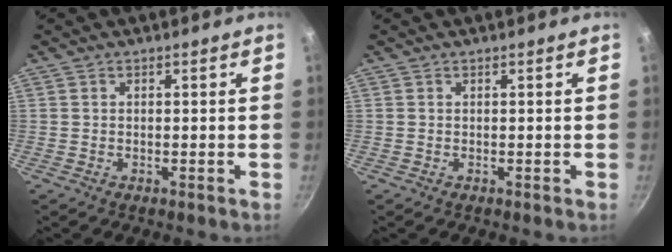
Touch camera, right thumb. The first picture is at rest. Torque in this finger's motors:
{"motor_torque": [0.38, 0.48, 0.17, 0.15, -0.02]}